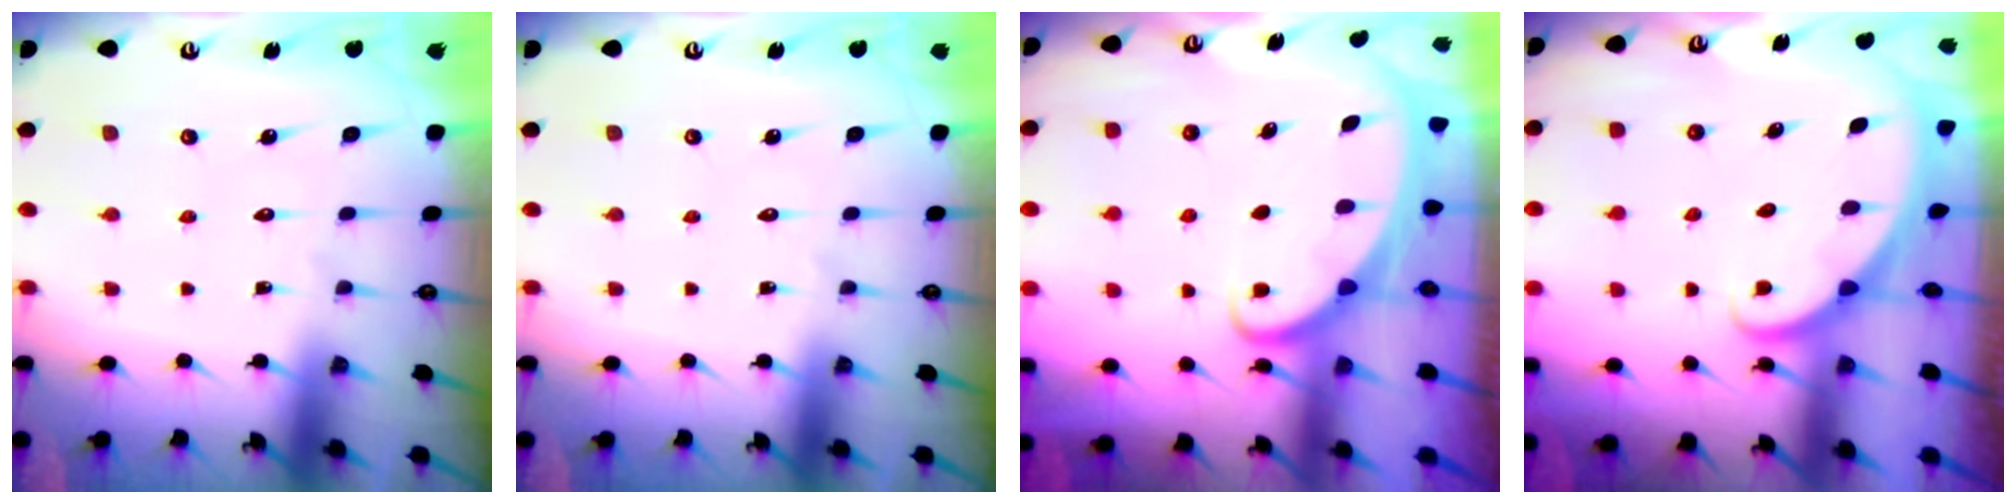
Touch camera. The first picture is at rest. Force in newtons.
{"total": 0.0}
{"total": 2.2, "press": 2.2, "slide": 0.3}
{"total": 1.6, "press": 1.6, "slide": 0.0}